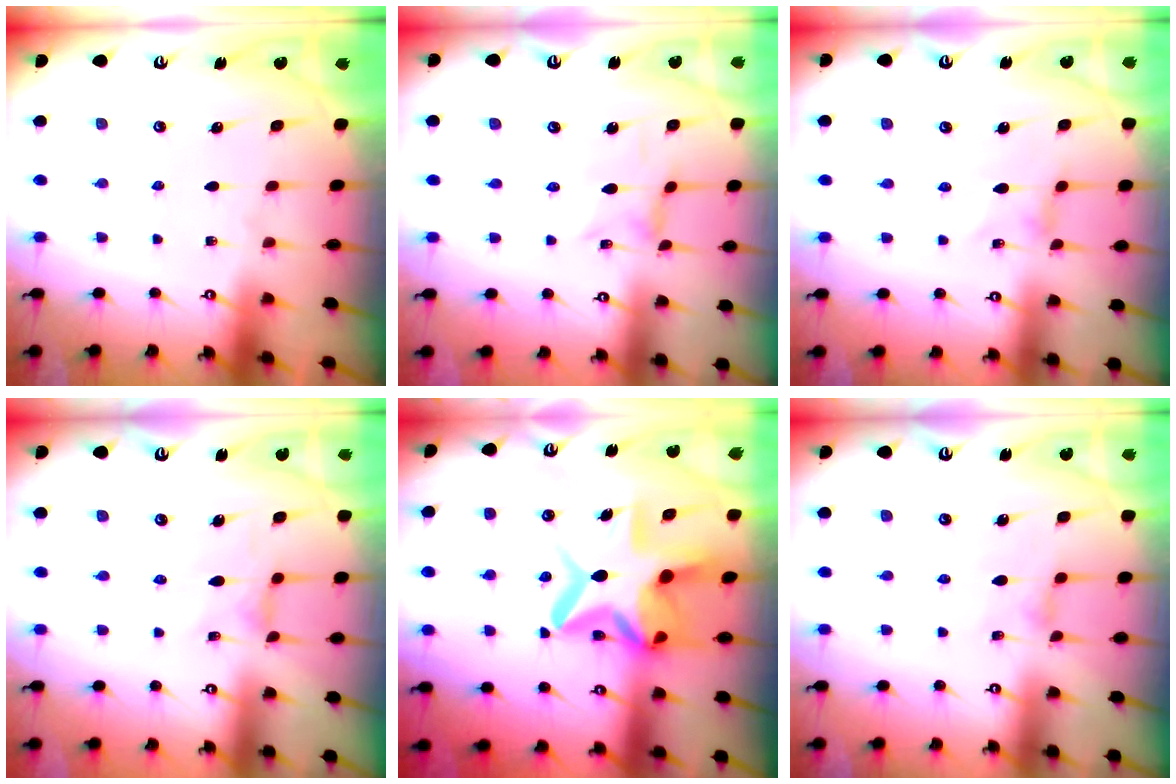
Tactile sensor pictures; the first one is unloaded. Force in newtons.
{"total": 0.6, "press": 0.5, "slide": 0.2}
{"total": 1.5, "press": 1.5, "slide": 0.3}
{"total": 1.9, "press": 1.8, "slide": 0.5}
{"total": 14.7, "press": 14.6, "slide": 2.0}
{"total": 2.3, "press": 2.2, "slide": 0.4}